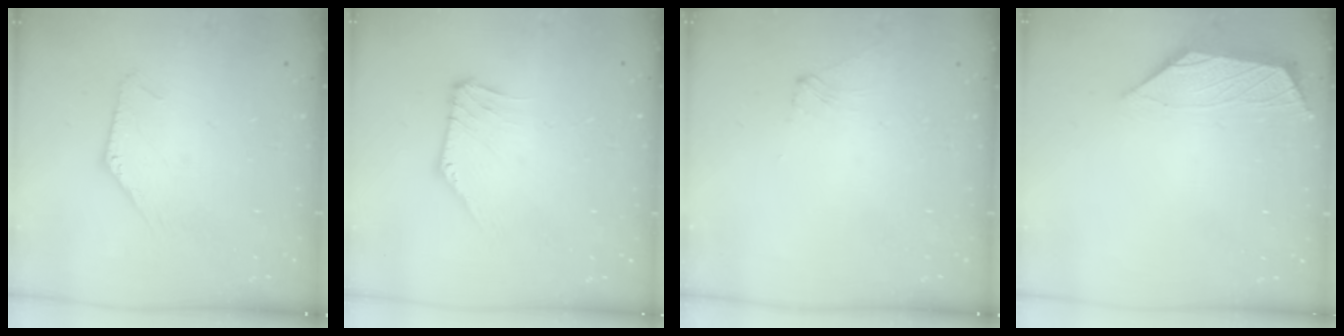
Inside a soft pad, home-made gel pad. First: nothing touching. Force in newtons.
{"total": 3.4, "press": 3.4, "slide": 0.1}
{"total": 2.0, "press": 2.0, "slide": 0.3}
{"total": 0.9, "press": 0.8, "slide": 0.4}